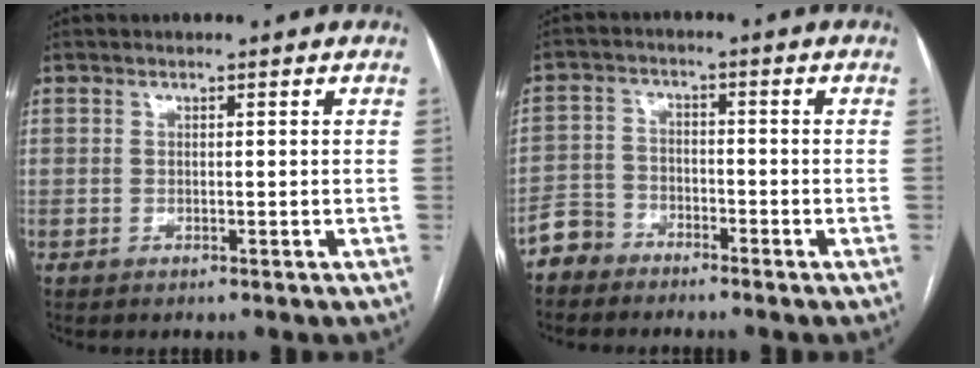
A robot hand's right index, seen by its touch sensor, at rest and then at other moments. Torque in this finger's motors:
{"motor_torque": [-0.35, -0.18, -1.05, -0.21]}